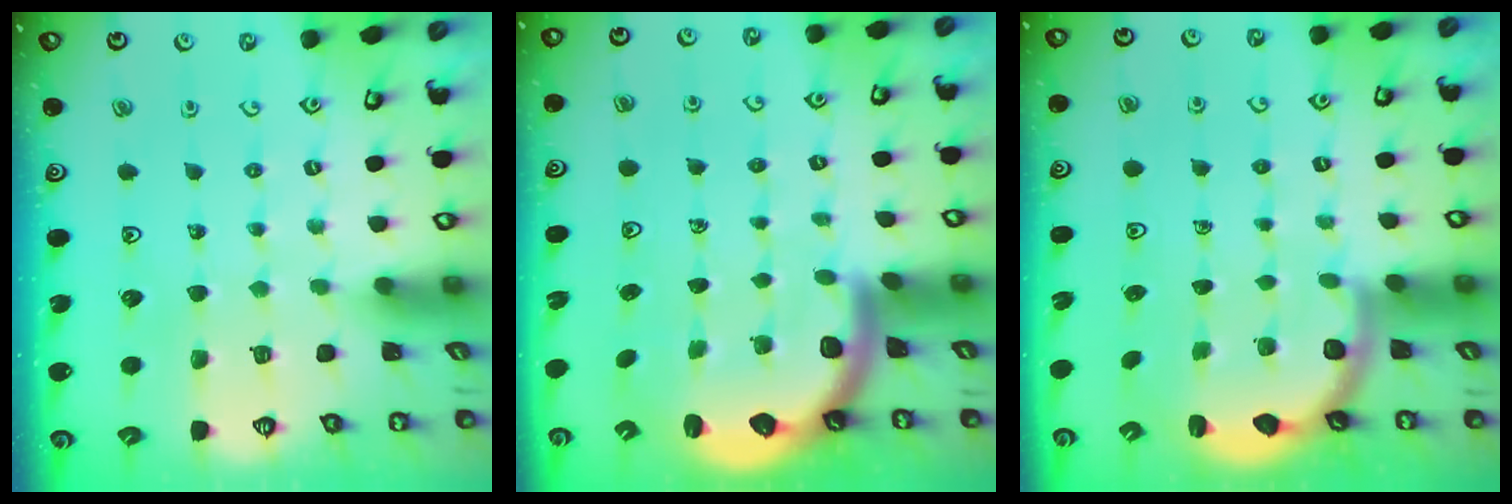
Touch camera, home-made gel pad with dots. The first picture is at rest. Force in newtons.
{"total": 2.9, "press": 2.9, "slide": 0.5}
{"total": 3.4, "press": 2.7, "slide": 2.2}